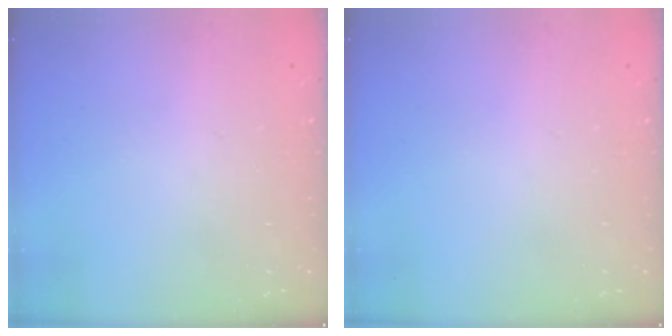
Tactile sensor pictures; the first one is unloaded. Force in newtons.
{"total": 0.0}